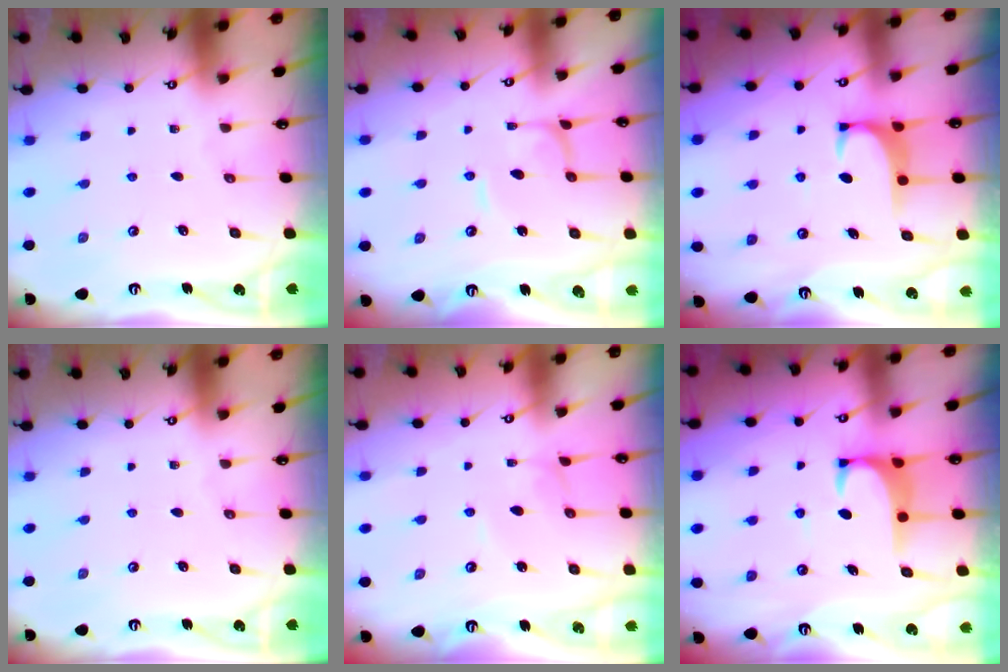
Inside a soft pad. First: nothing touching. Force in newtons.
{"total": 1.7, "press": 1.7, "slide": 0.1}
{"total": 2.0, "press": 1.9, "slide": 0.5}
{"total": 0.0}
{"total": 2.7, "press": 2.7, "slide": 0.1}
{"total": 3.2, "press": 3.2, "slide": 0.6}